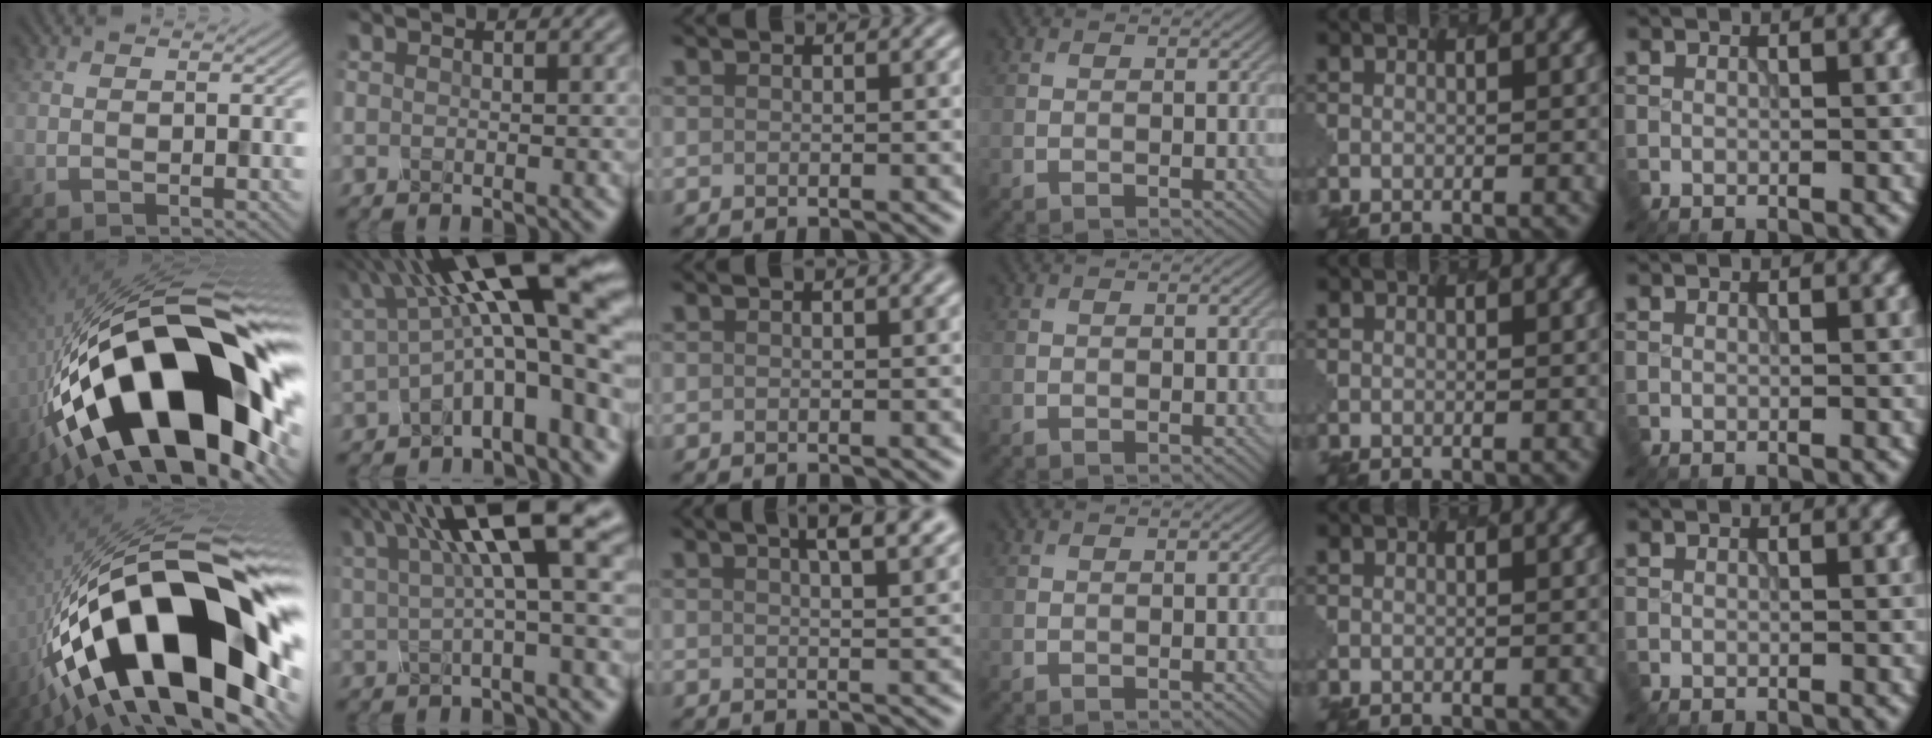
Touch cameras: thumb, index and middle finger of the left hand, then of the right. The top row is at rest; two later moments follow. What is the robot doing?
{"motion": "dispense", "object": "syringe"}